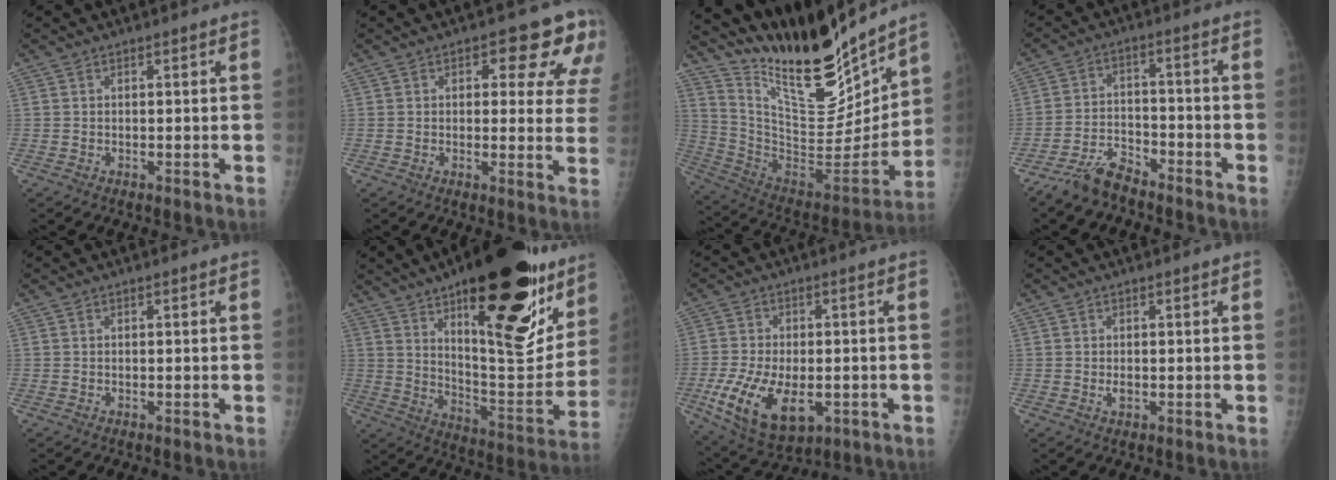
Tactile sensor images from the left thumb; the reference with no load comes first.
{"total": 11.5, "force": [6.0, 5.8, 7.9], "torque": [-0.037, -0.025, 0.059]}
{"total": 24.0, "force": [20.0, 5.4, 12.2], "torque": [-0.159, -0.118, 0.347]}
{"total": 6.7, "force": [-5.9, 2.2, 2.3], "torque": [-0.043, 0.030, -0.115]}
{"total": 0.0}
{"total": 32.3, "force": [16.9, 11.8, 25.0], "torque": [-0.322, -0.065, 0.255]}
{"total": 14.6, "force": [-4.3, 8.1, 11.4], "torque": [-0.215, -0.005, -0.056]}
{"total": 1.1, "force": [0.2, 0.7, 0.8], "torque": [-0.007, -0.001, 0.003]}